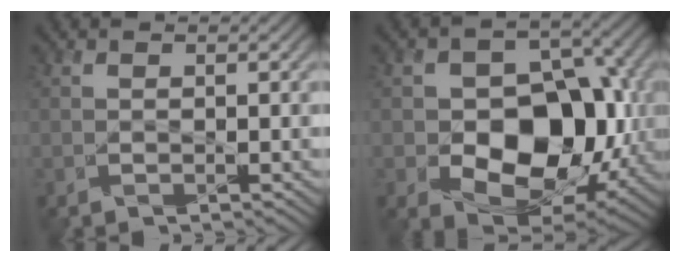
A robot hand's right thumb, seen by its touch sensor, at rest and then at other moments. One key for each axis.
{"total": 14.1, "fx": -2.6, "fy": 9.9, "fz": 9.7, "tx": -0.134, "ty": -0.008, "tz": -0.046}